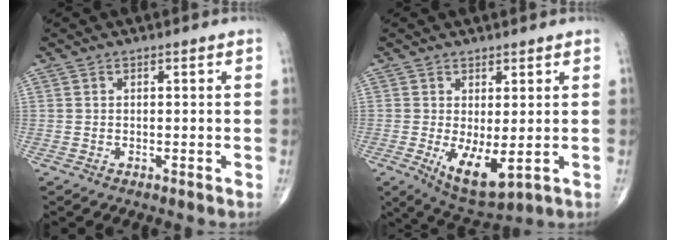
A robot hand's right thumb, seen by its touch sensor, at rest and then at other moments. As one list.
[{"total": 7.8, "force": [-1.1, 3.1, 7.1], "torque": [-0.118, -0.022, -0.002]}]